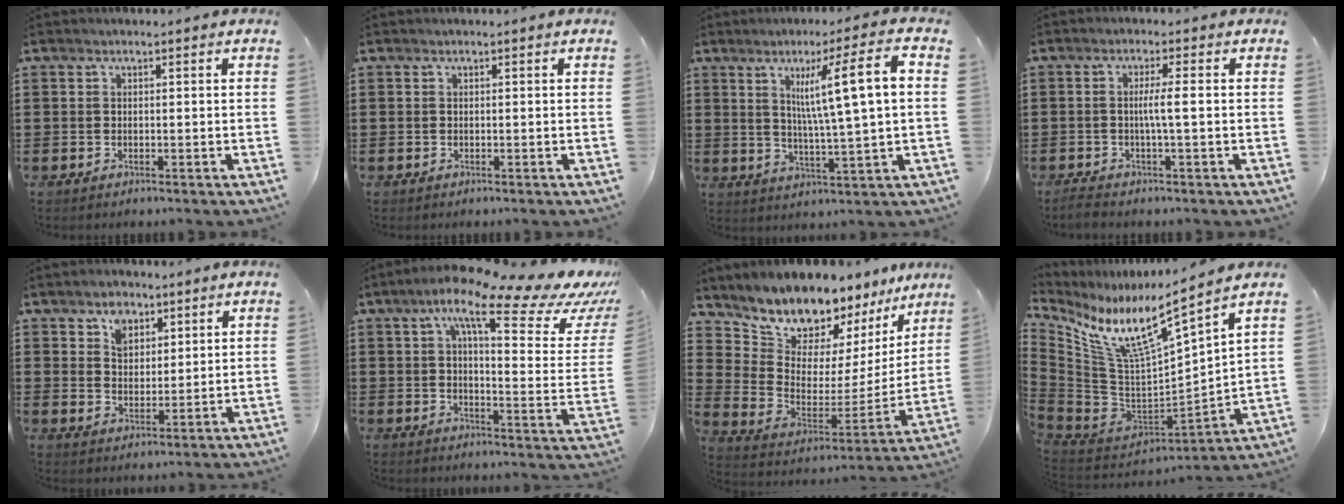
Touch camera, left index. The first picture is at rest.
{"total": 0.0}
{"total": 10.2, "force": [2.7, 0.4, 9.8], "torque": [-0.173, 0.000, 0.036]}
{"total": 3.6, "force": [-0.6, -0.2, 3.6], "torque": [-0.065, -0.003, -0.015]}
{"total": 4.9, "force": [3.3, 3.2, 1.6], "torque": [-0.020, -0.001, 0.058]}
{"total": 14.1, "force": [9.1, 2.6, 10.4], "torque": [-0.183, -0.039, 0.139]}
{"total": 9.3, "force": [8.8, 2.8, 0.7], "torque": [-0.074, -0.082, 0.159]}
{"total": 10.8, "force": [7.1, 1.4, 8.1], "torque": [-0.181, -0.062, 0.112]}